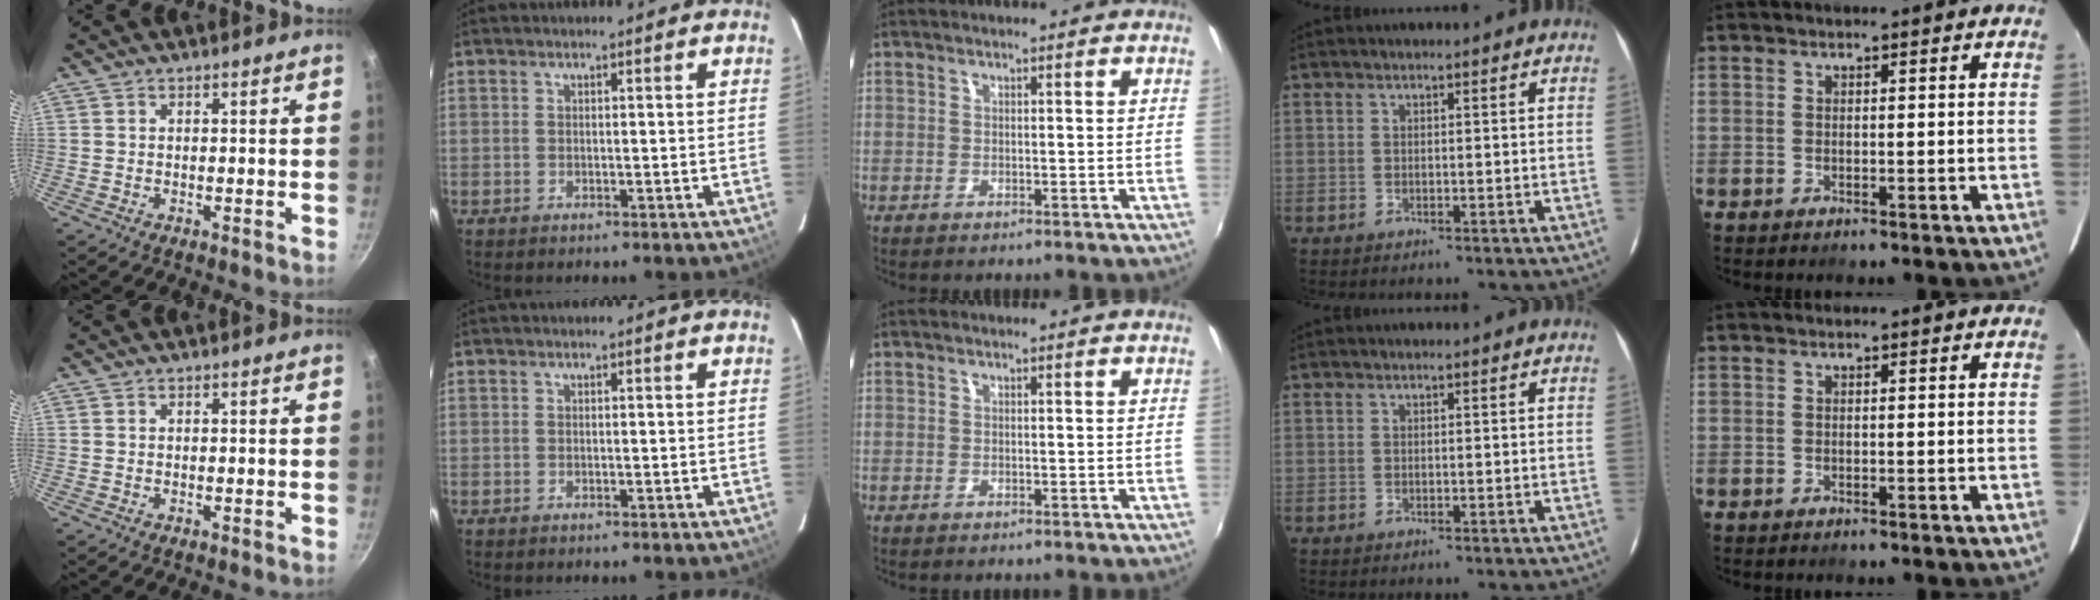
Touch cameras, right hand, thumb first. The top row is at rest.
{}